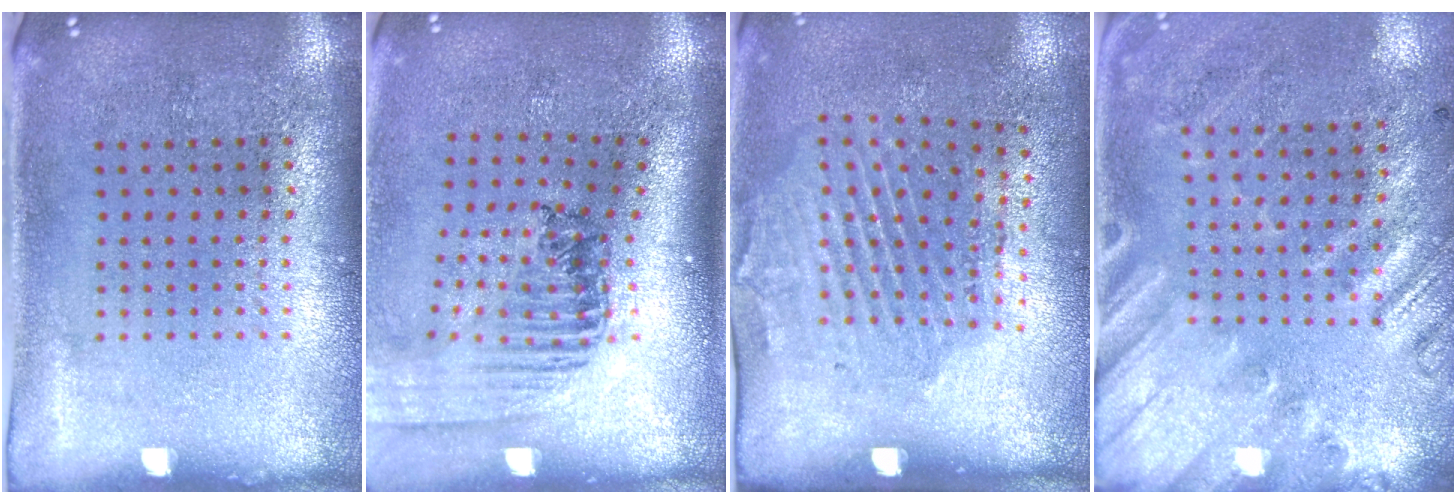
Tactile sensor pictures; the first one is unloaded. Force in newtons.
{"total": 1.5, "press": 1.4, "slide": 0.4}
{"total": 2.0, "press": 1.2, "slide": 1.6}
{"total": 2.5, "press": 1.8, "slide": 1.8}